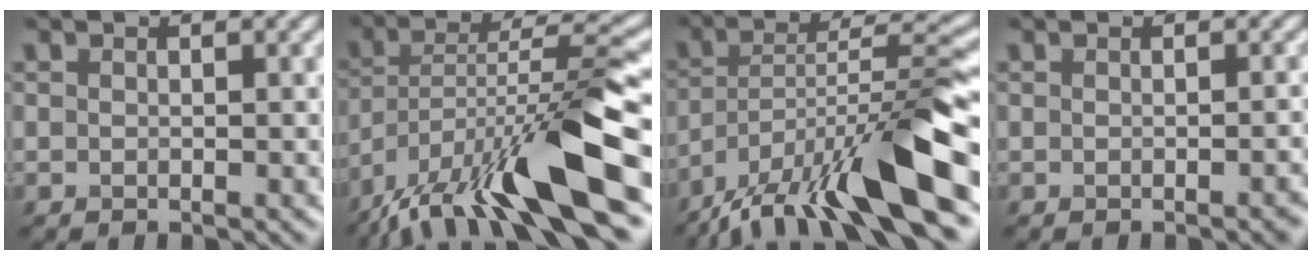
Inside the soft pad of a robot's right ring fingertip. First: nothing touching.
{"total": 13.2, "force": [-8.0, 2.7, 10.1], "torque": [-0.169, 0.014, -0.141]}
{"total": 13.1, "force": [-9.1, 2.5, 9.1], "torque": [-0.144, 0.017, -0.166]}
{"total": 1.4, "force": [-0.7, 0.4, 1.2], "torque": [-0.010, 0.000, -0.010]}